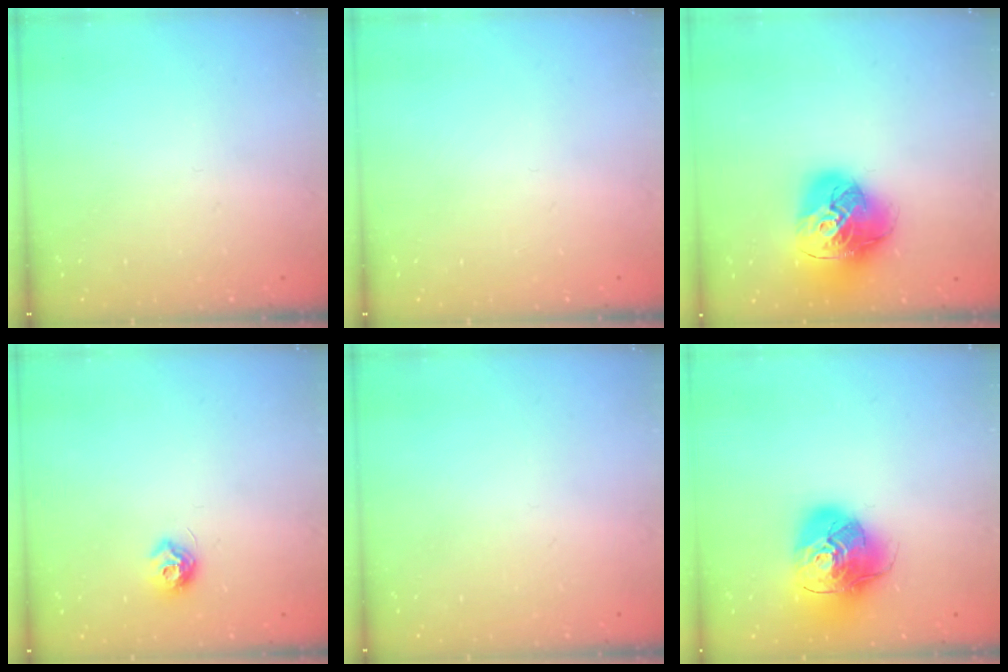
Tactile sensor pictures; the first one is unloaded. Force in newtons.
{"total": 0.0}
{"total": 19.2, "press": 19.1, "slide": 2.2}
{"total": 7.2, "press": 7.2, "slide": 0.5}
{"total": 0.8, "press": 0.8, "slide": 0.0}
{"total": 15.9, "press": 15.8, "slide": 2.3}